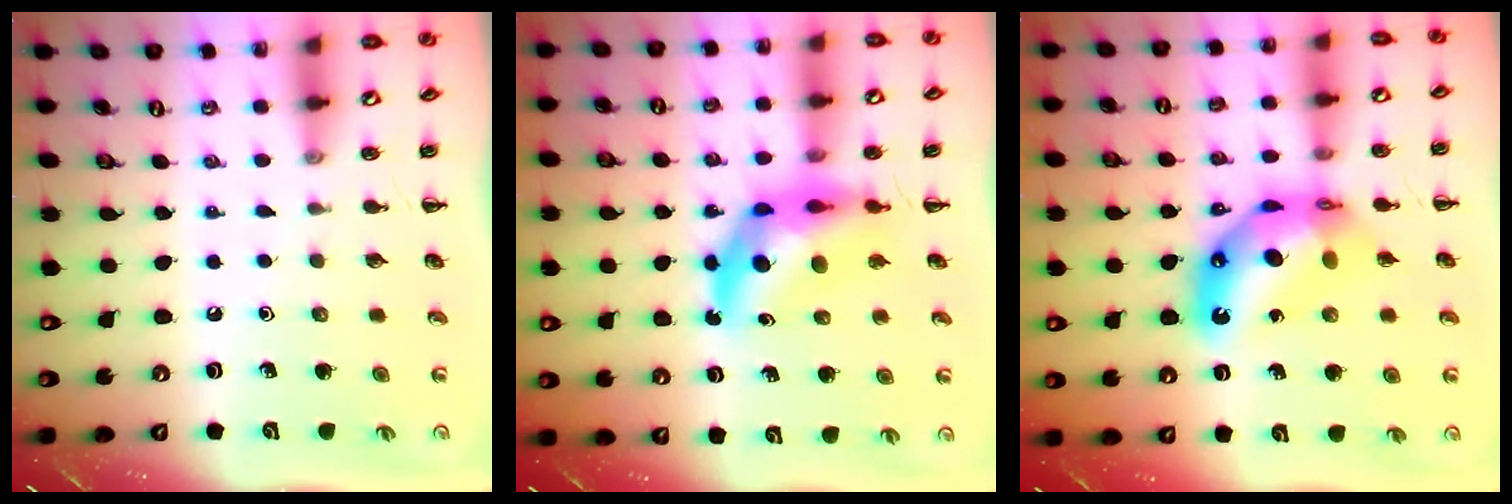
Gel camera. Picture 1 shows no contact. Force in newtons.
{"total": 10.7, "press": 10.2, "slide": 3.4}
{"total": 13.5, "press": 12.9, "slide": 4.2}